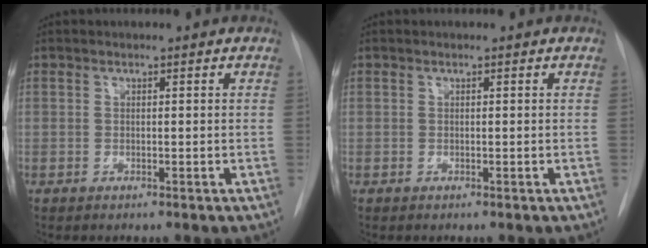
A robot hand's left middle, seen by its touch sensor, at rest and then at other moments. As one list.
[{"total": 0.0}]